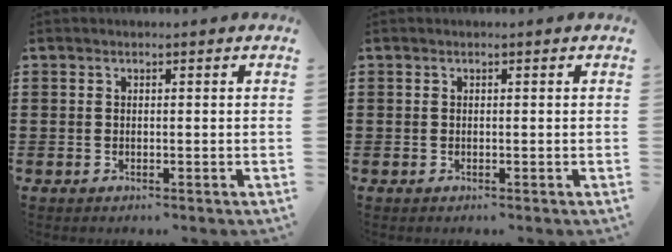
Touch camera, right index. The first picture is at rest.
{"total": 0.0}